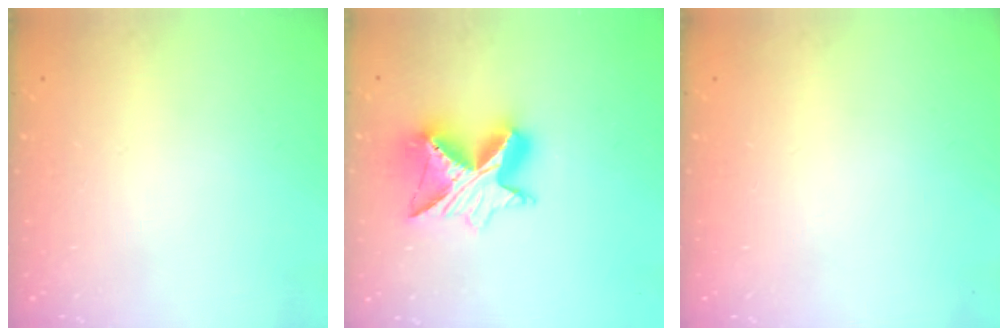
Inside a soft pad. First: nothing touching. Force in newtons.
{"total": 12.4, "press": 12.4, "slide": 1.3}
{"total": 0.0}